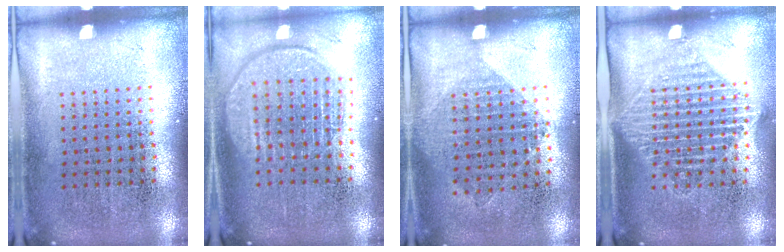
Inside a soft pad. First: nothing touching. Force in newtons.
{"total": 1.9, "press": 1.6, "slide": 1.0}
{"total": 1.1, "press": 0.9, "slide": 0.5}
{"total": 1.5, "press": 1.3, "slide": 0.8}